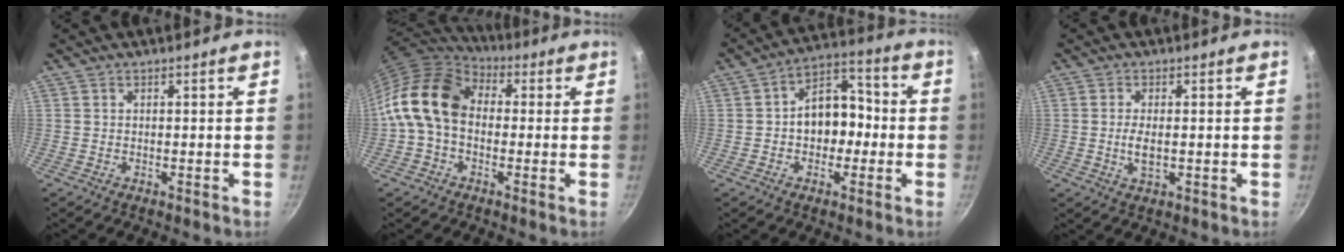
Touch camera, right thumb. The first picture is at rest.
{"total": 14.6, "force": [0.1, 10.6, 10.1], "torque": [-0.167, 0.035, -0.021]}
{"total": 10.6, "force": [-1.0, 7.8, 7.1], "torque": [-0.051, 0.042, -0.028]}
{"total": 3.2, "force": [-0.2, 1.4, 2.9], "torque": [-0.061, -0.005, -0.004]}